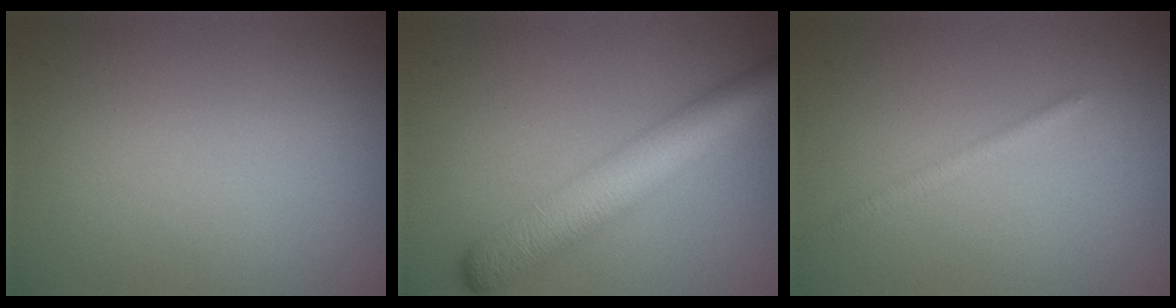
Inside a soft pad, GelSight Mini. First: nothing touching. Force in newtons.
{"total": 7.3, "press": 7.2, "slide": 0.3}
{"total": 1.4, "press": 1.4, "slide": 0.1}